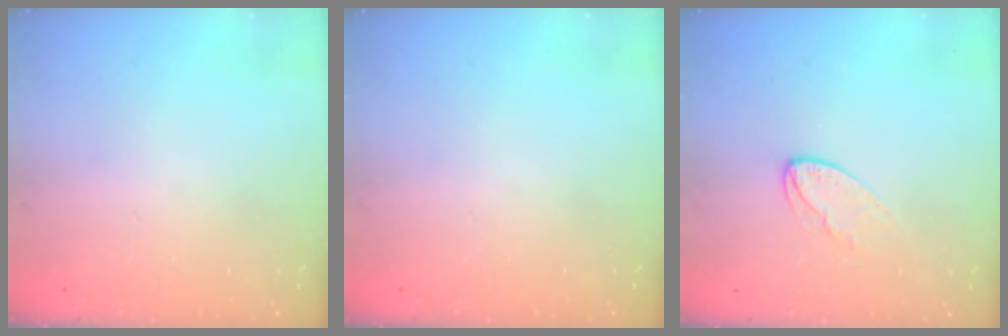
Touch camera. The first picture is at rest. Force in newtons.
{"total": 0.0}
{"total": 5.5, "press": 5.5, "slide": 0.5}